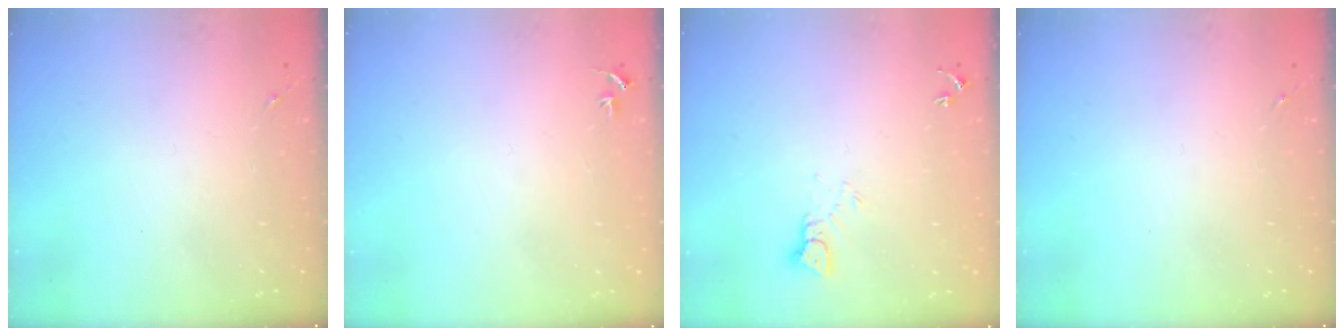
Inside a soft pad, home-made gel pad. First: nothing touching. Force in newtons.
{"total": 3.1, "press": 3.1, "slide": 0.3}
{"total": 3.5, "press": 3.5, "slide": 0.3}
{"total": 0.0}